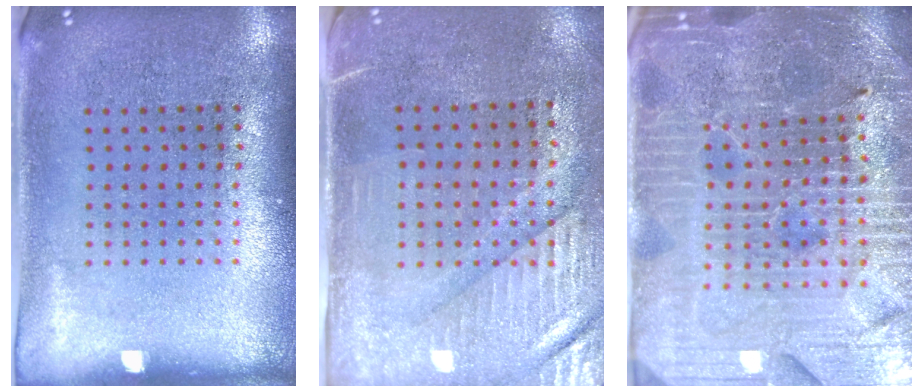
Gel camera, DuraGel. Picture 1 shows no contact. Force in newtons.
{"total": 3.6, "press": 3.1, "slide": 1.8}
{"total": 5.0, "press": 4.7, "slide": 1.7}